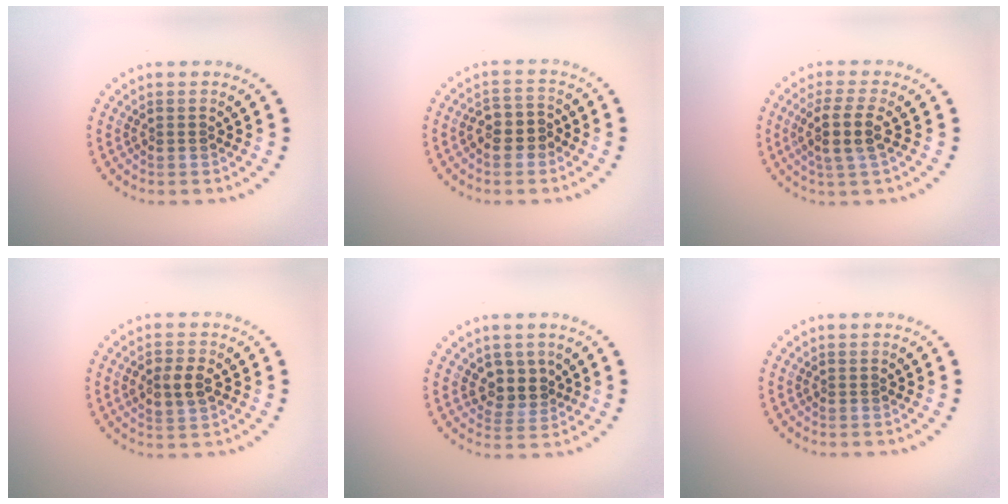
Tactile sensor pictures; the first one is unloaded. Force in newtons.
{"total": 2.6, "press": 2.4, "slide": 1.0}
{"total": 3.0, "press": 2.6, "slide": 1.6}
{"total": 2.8, "press": 2.8, "slide": 0.1}
{"total": 2.7, "press": 2.2, "slide": 1.5}
{"total": 0.0}